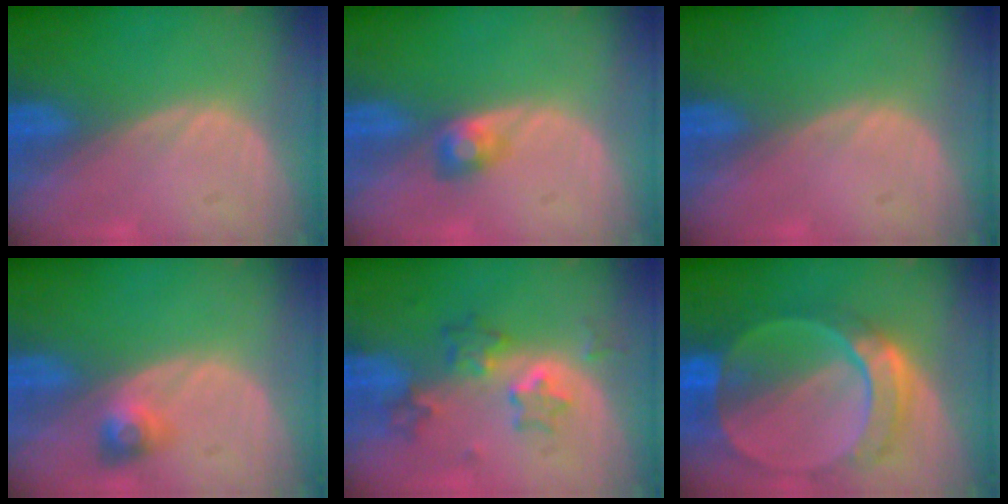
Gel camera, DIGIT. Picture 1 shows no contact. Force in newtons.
{"total": 2.3, "press": 2.3, "slide": 0.2}
{"total": 0.0}
{"total": 2.9, "press": 2.7, "slide": 1.2}
{"total": 6.2, "press": 5.9, "slide": 2.0}
{"total": 9.7, "press": 8.4, "slide": 4.8}